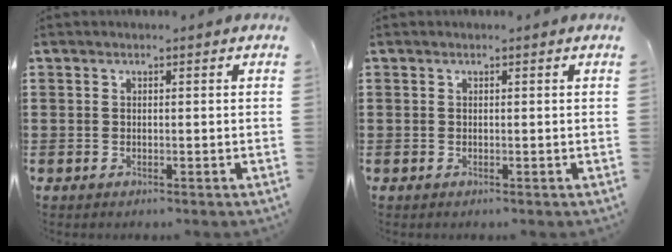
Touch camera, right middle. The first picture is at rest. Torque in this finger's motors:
{"motor_torque": [0.05, -0.05, 0.00, 0.01]}